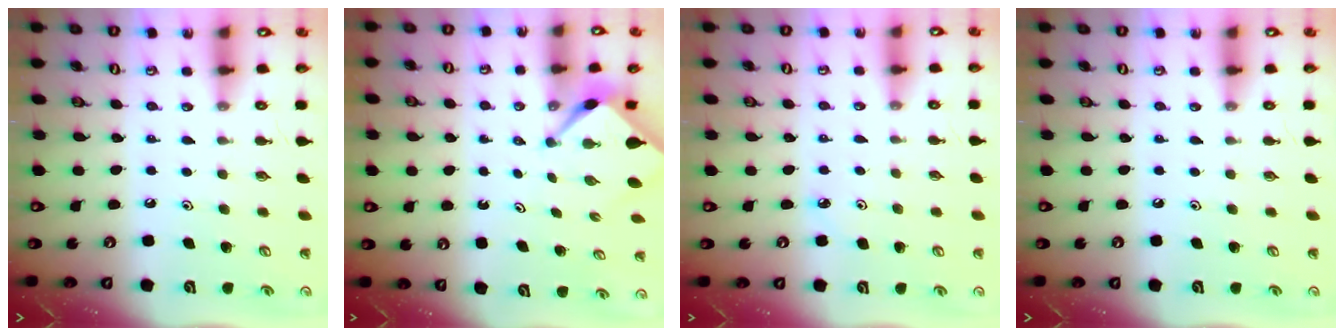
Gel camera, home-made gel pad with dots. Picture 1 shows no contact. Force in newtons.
{"total": 2.6, "press": 2.6, "slide": 0.3}
{"total": 1.8, "press": 1.8, "slide": 0.2}
{"total": 0.0}